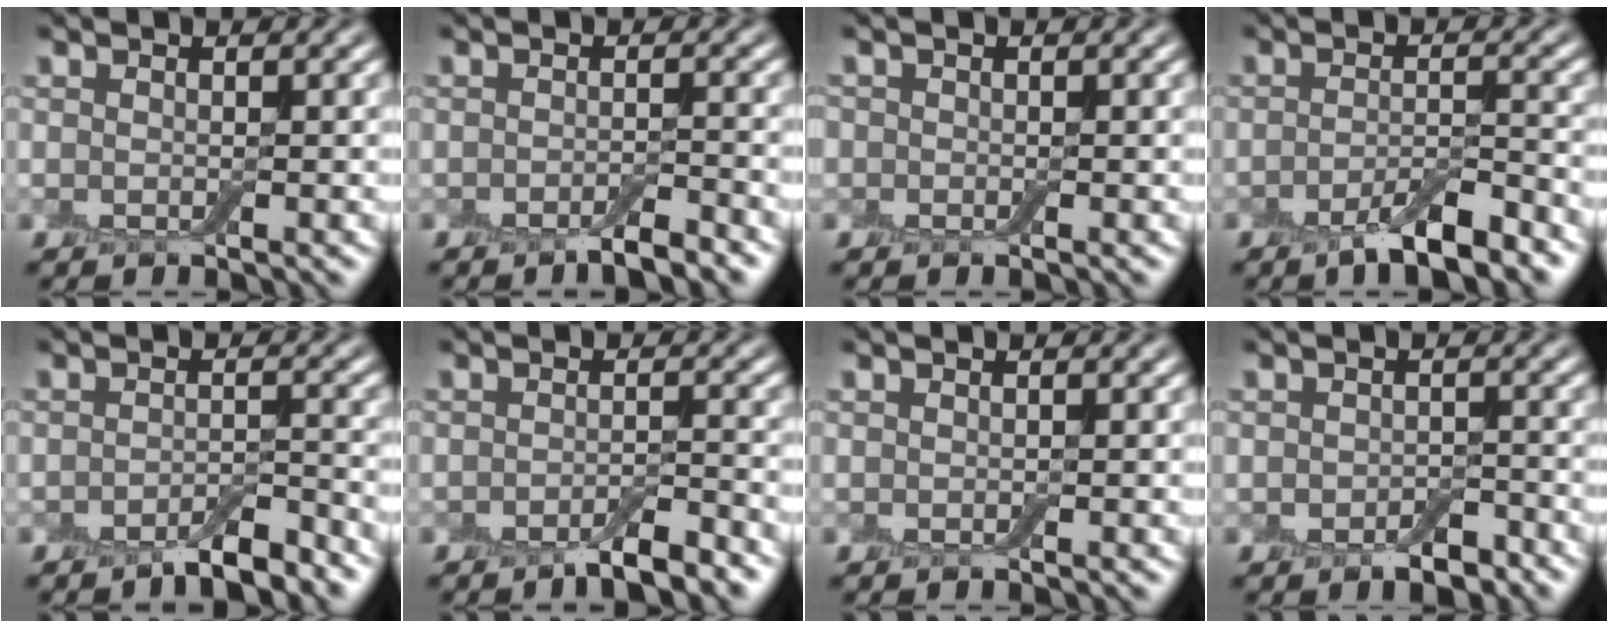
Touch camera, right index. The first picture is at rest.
{"total": 2.5, "force": [-1.9, 0.5, 1.5], "torque": [-0.022, 0.000, -0.033]}
{"total": 0.8, "force": [-0.2, 0.8, 0.0], "torque": [0.006, -0.004, -0.006]}
{"total": 4.4, "force": [-2.9, 1.1, 3.1], "torque": [-0.053, -0.001, -0.051]}
{"total": 3.5, "force": [-2.7, 0.8, 2.1], "torque": [-0.030, 0.003, -0.044]}
{"total": 3.4, "force": [-2.5, 0.7, 2.2], "torque": [-0.034, 0.001, -0.042]}
{"total": 0.0}
{"total": 3.0, "force": [-1.6, 1.8, 1.9], "torque": [-0.026, -0.004, -0.026]}